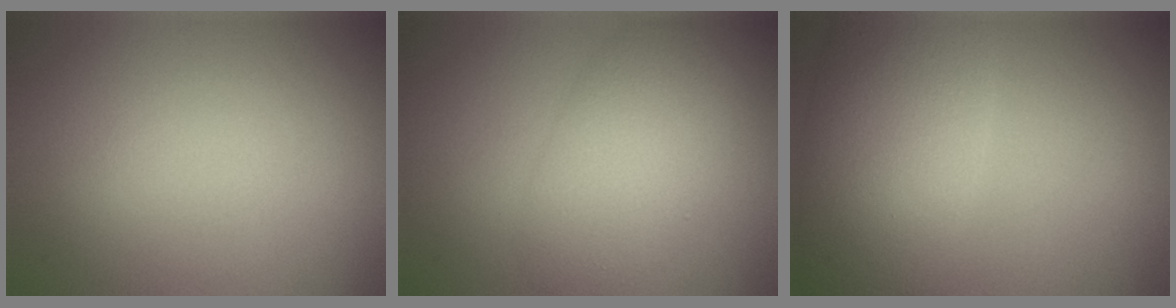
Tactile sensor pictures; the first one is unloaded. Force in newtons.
{"total": 4.7, "press": 4.7, "slide": 0.1}
{"total": 7.5, "press": 7.5, "slide": 0.6}